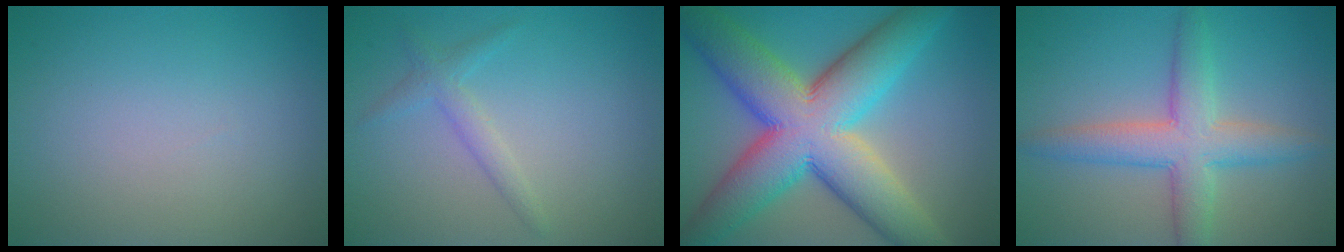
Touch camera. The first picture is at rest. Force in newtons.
{"total": 1.8, "press": 1.8, "slide": 0.0}
{"total": 14.0, "press": 14.0, "slide": 0.7}
{"total": 5.5, "press": 5.5, "slide": 0.2}